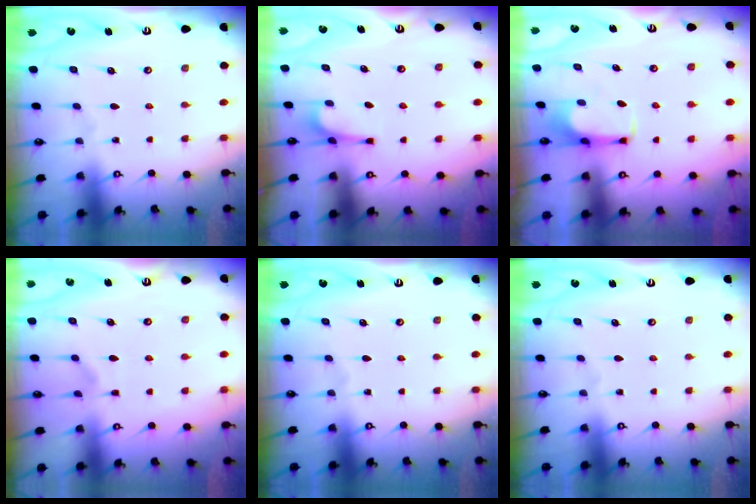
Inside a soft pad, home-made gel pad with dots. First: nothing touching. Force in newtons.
{"total": 1.2, "press": 1.2, "slide": 0.5}
{"total": 2.0, "press": 1.9, "slide": 0.3}
{"total": 1.6, "press": 1.3, "slide": 0.9}
{"total": 0.0}
{"total": 0.0}